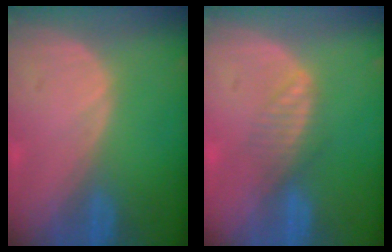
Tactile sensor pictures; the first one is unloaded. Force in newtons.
{"total": 2.7, "press": 2.7, "slide": 0.2}